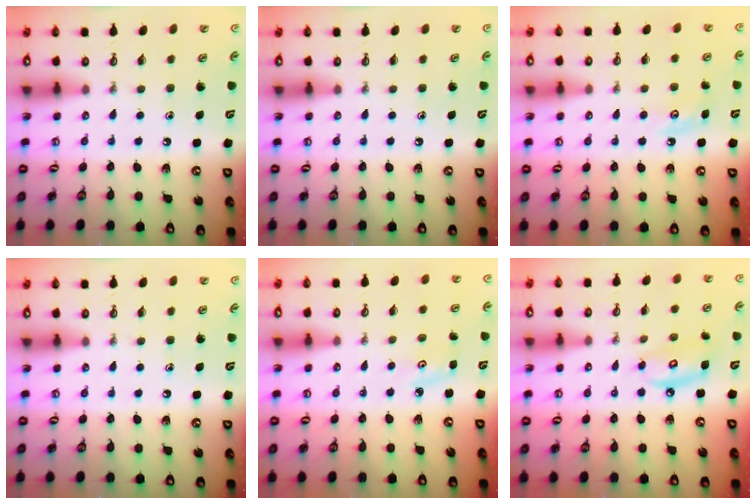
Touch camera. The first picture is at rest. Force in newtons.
{"total": 0.0}
{"total": 5.4, "press": 5.4, "slide": 0.8}
{"total": 0.0}
{"total": 3.0, "press": 2.9, "slide": 0.4}
{"total": 8.6, "press": 8.6, "slide": 0.6}